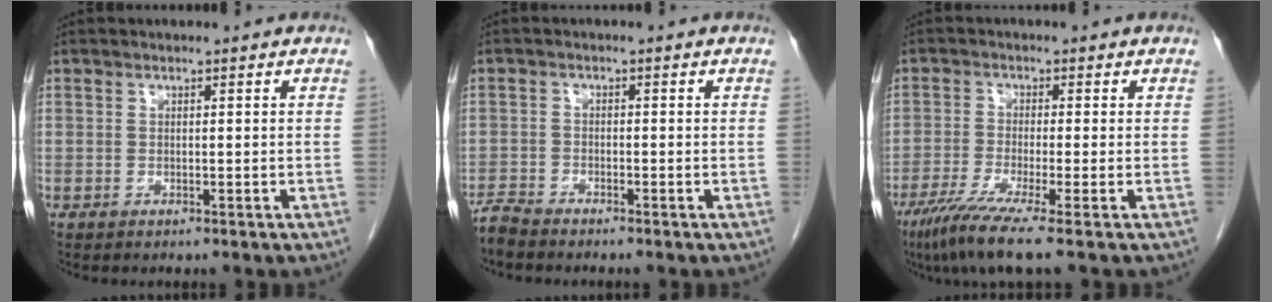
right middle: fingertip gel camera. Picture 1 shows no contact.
{"total": 2.6, "force": [-2.5, 0.0, 0.5], "torque": [-0.004, -0.011, -0.050]}
{"total": 7.6, "force": [-5.1, -0.9, 5.6], "torque": [-0.096, -0.024, -0.092]}